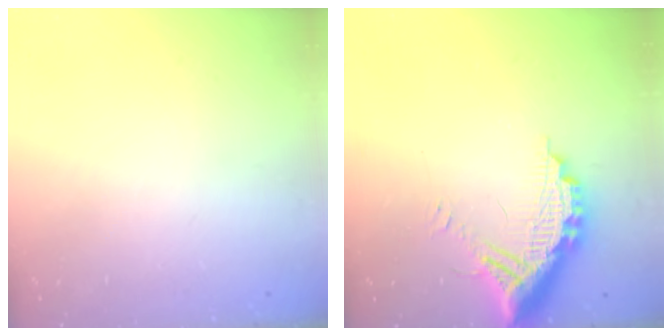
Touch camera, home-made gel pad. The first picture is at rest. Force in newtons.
{"total": 13.8, "press": 13.8, "slide": 1.3}